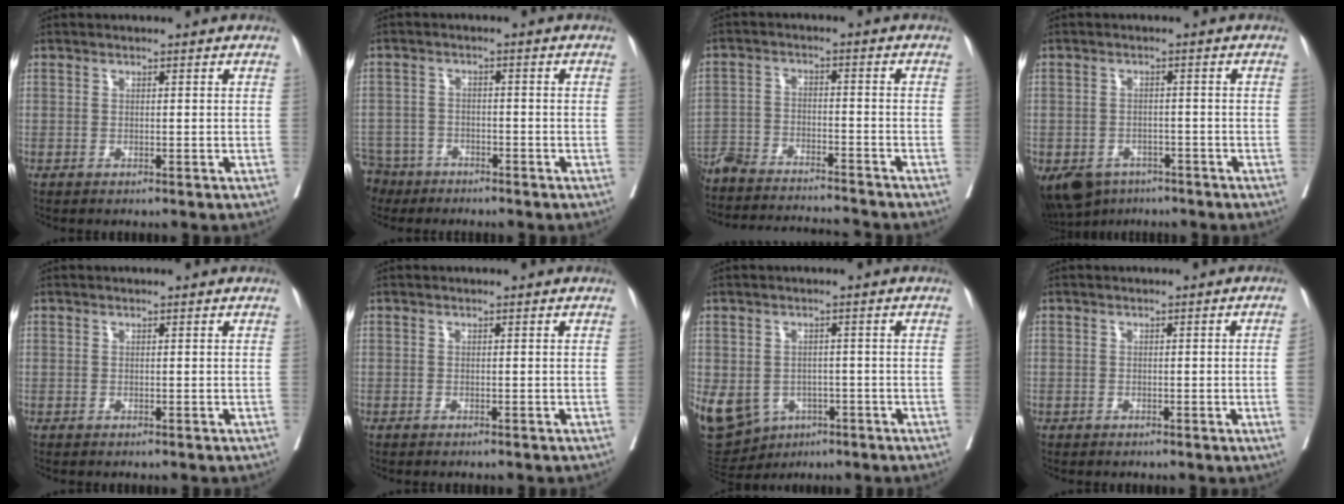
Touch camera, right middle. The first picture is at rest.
{"total": 8.0, "force": [-6.4, 4.8, 1.0], "torque": [-0.037, -0.005, -0.116]}
{"total": 17.1, "force": [-16.3, 1.4, 5.1], "torque": [-0.097, -0.009, -0.244]}
{"total": 9.0, "force": [-6.0, 6.0, 2.9], "torque": [-0.065, -0.010, -0.084]}
{"total": 0.0}
{"total": 0.0}
{"total": 19.2, "force": [-7.1, 15.7, 8.3], "torque": [-0.253, -0.005, -0.090]}
{"total": 1.8, "force": [-0.3, 0.0, 1.7], "torque": [-0.026, 0.005, -0.003]}